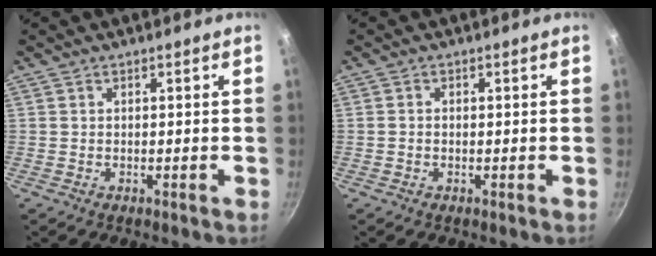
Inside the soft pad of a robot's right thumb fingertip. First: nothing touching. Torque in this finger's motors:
{"motor_torque": [-0.13, -0.26, -0.24, -0.20, -0.02]}